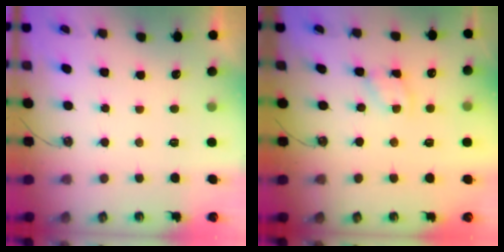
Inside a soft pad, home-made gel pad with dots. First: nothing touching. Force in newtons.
{"total": 2.8, "press": 2.8, "slide": 0.3}